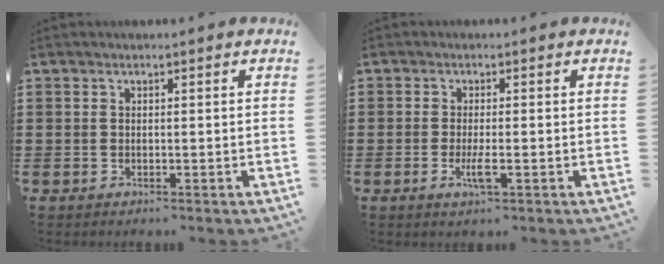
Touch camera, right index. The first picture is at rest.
{"total": 3.1, "force": [-1.0, 0.4, 2.8], "torque": [-0.070, -0.012, -0.024]}